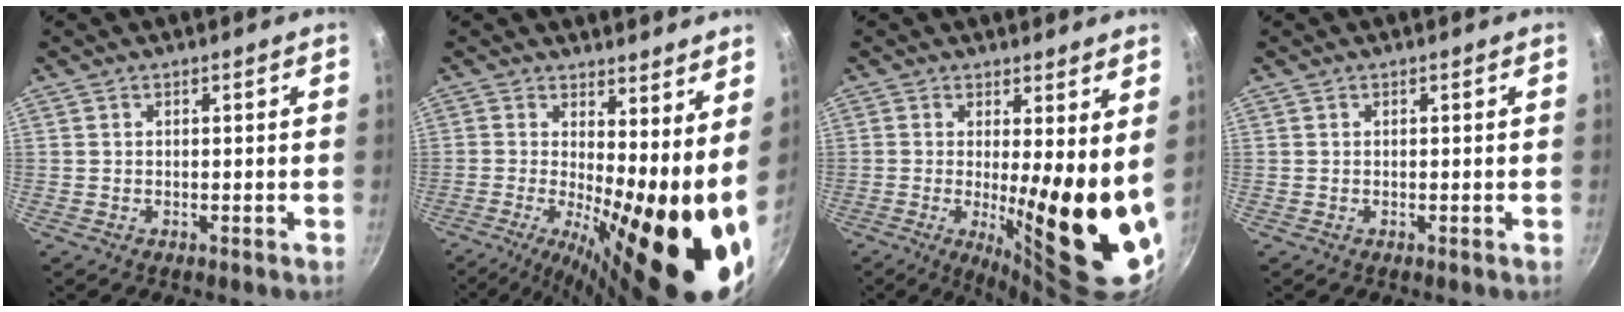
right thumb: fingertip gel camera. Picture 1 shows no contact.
{"total": 18.4, "force": [-0.9, 5.7, 17.4], "torque": [-0.245, -0.028, -0.012]}
{"total": 17.0, "force": [0.6, 4.5, 16.4], "torque": [-0.200, -0.045, 0.018]}
{"total": 0.0}